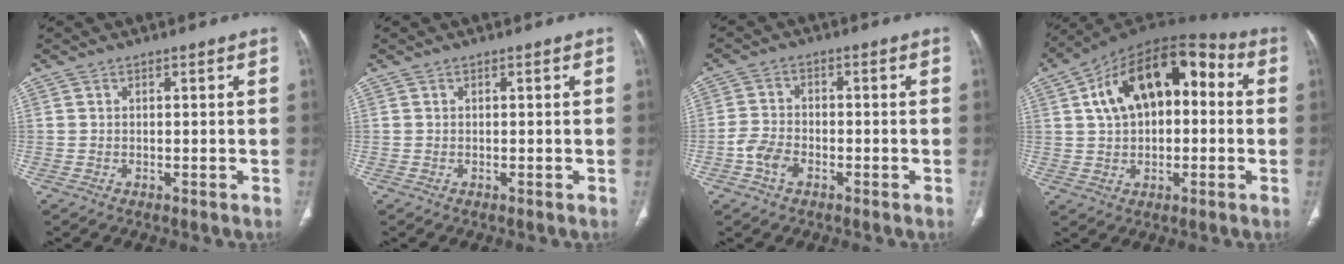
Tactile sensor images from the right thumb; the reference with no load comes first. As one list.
[{"total": 0.0}, {"total": 4.6, "force": [-2.2, 2.9, 2.8], "torque": [-0.056, 0.016, -0.046]}, {"total": 18.6, "force": [3.6, 10.8, 14.6], "torque": [-0.207, 0.038, 0.046]}]